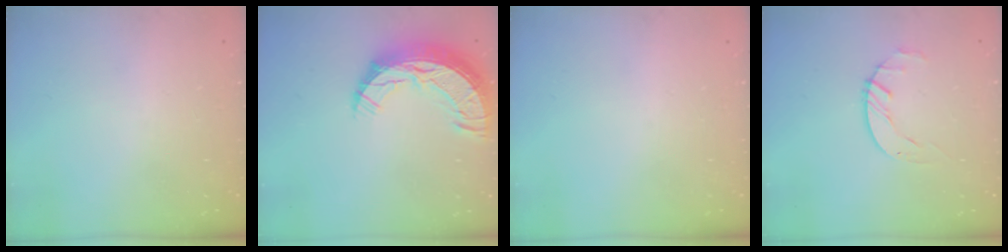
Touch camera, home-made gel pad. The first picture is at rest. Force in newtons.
{"total": 14.4, "press": 14.3, "slide": 1.2}
{"total": 0.0}
{"total": 1.7, "press": 1.7, "slide": 0.3}